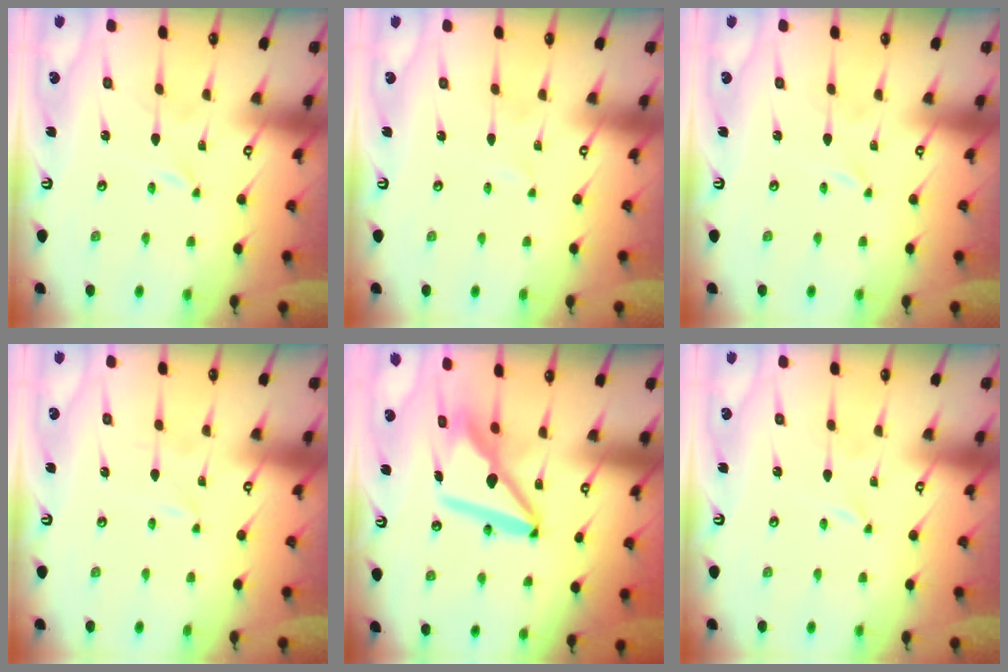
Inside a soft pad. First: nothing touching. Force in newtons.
{"total": 0.0}
{"total": 0.0}
{"total": 0.6, "press": 0.6, "slide": 0.0}
{"total": 12.8, "press": 12.7, "slide": 1.4}
{"total": 0.0}